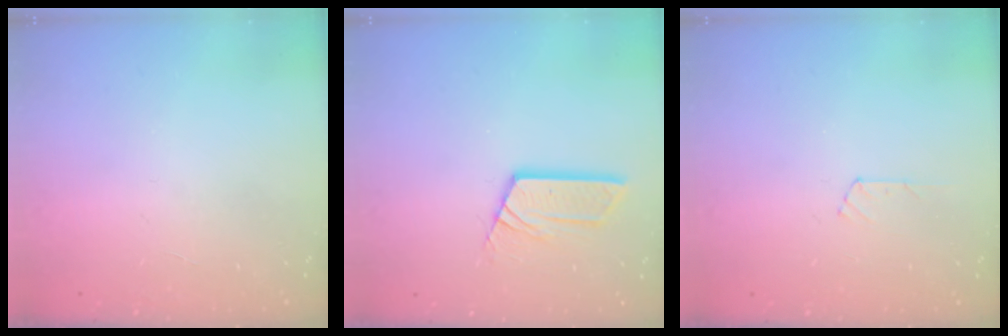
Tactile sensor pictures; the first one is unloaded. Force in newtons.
{"total": 8.0, "press": 8.0, "slide": 0.5}
{"total": 3.3, "press": 3.2, "slide": 0.3}